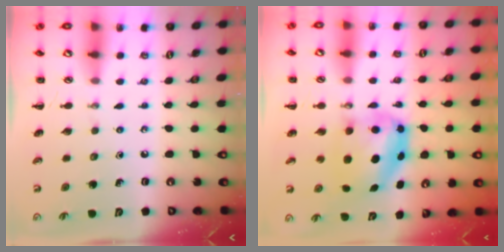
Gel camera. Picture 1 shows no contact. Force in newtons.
{"total": 7.4, "press": 7.3, "slide": 1.2}